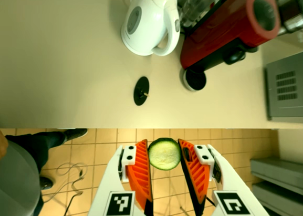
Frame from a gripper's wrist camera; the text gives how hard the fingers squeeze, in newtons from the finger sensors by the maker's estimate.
{"total": 8.1, "left": 8.1, "right": 8.1}